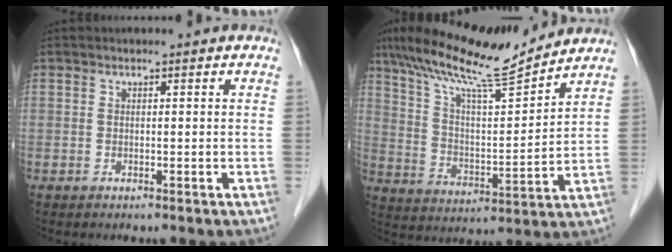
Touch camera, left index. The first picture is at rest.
{"total": 15.9, "force": [13.7, 0.5, 7.9], "torque": [-0.143, 0.008, 0.236]}